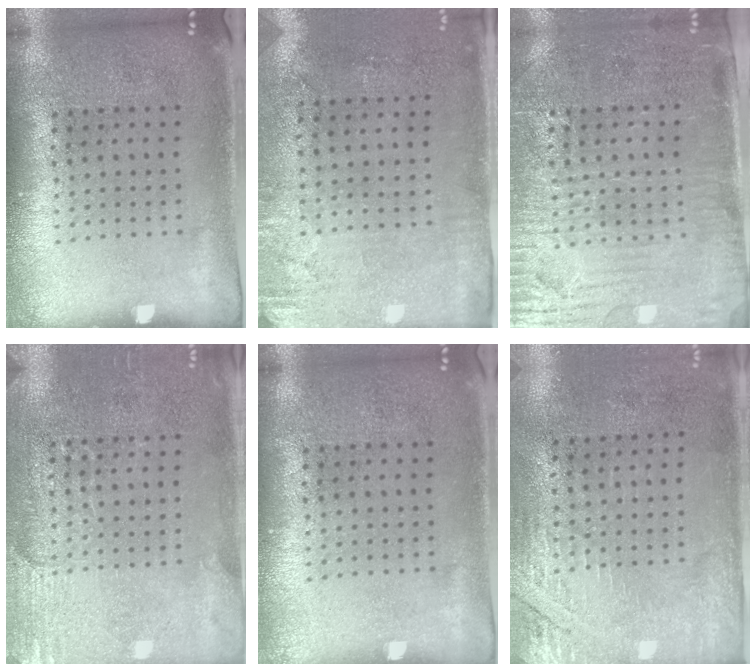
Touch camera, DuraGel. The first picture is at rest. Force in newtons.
{"total": 2.9, "press": 2.4, "slide": 1.7}
{"total": 3.9, "press": 3.4, "slide": 1.8}
{"total": 2.8, "press": 2.6, "slide": 1.0}
{"total": 0.0}
{"total": 2.8, "press": 2.5, "slide": 1.4}